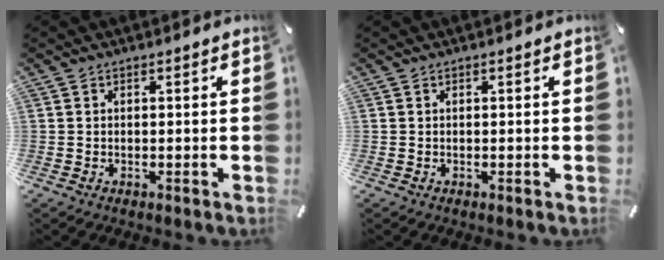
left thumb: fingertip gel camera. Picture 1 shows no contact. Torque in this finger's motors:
{"motor_torque": [-0.15, -0.05, -0.06, 0.06, 0.00]}